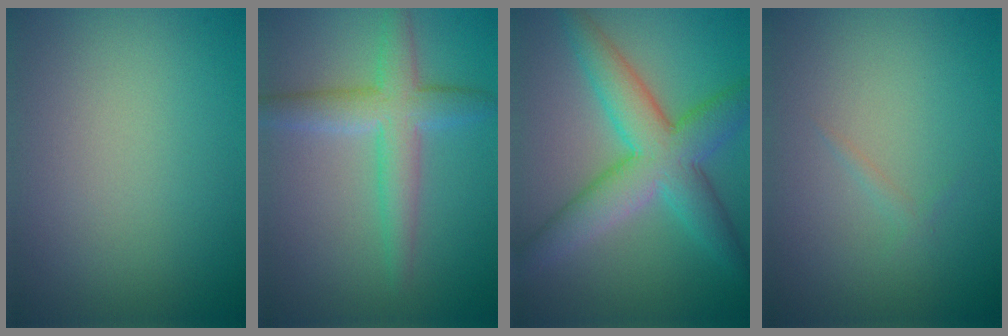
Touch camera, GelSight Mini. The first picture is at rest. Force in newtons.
{"total": 4.3, "press": 4.3, "slide": 0.1}
{"total": 7.2, "press": 7.2, "slide": 0.0}
{"total": 0.5, "press": 0.5, "slide": 0.1}